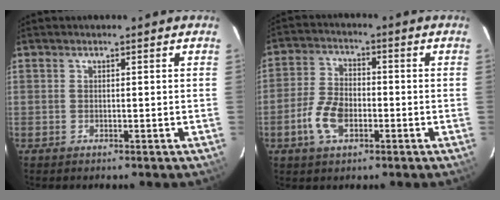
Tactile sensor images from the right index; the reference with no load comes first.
{"total": 7.8, "force": [-2.8, 4.5, 5.7], "torque": [-0.124, 0.006, -0.050]}